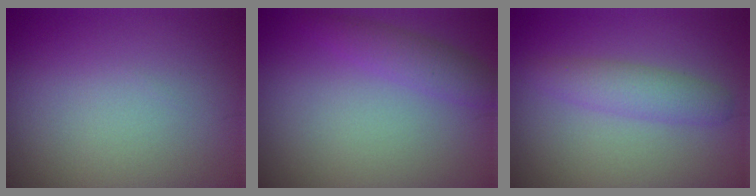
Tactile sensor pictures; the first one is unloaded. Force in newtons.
{"total": 2.2, "press": 2.2, "slide": 0.2}
{"total": 2.4, "press": 2.4, "slide": 0.1}